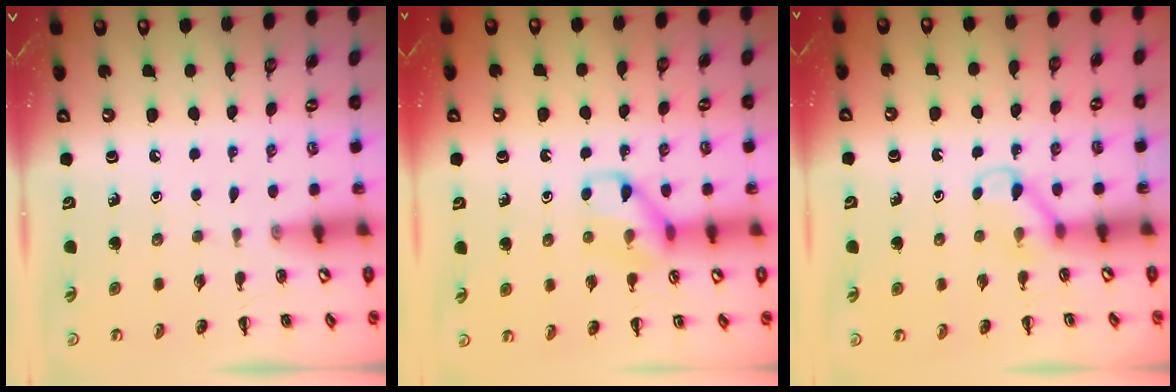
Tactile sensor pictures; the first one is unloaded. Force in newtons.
{"total": 10.9, "press": 10.8, "slide": 1.1}
{"total": 5.0, "press": 4.7, "slide": 1.7}